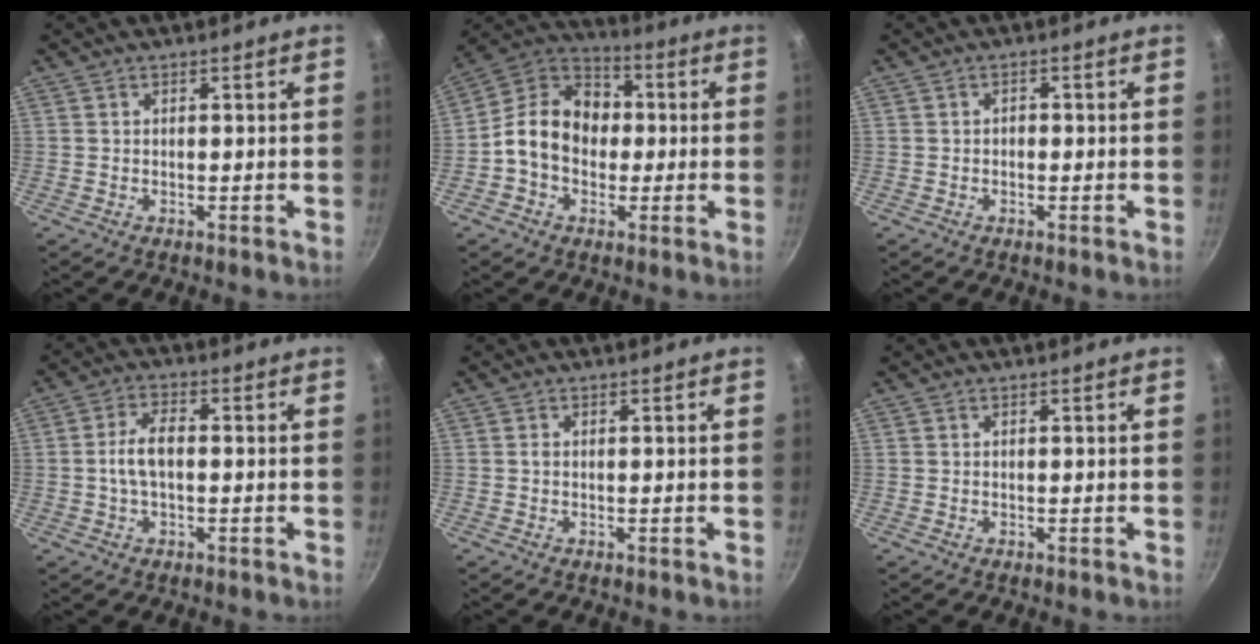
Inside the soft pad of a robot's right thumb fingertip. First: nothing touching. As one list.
[{"total": 14.2, "force": [-0.5, 11.2, 8.7], "torque": [-0.105, 0.039, -0.032]}, {"total": 0.9, "force": [-0.4, 0.7, 0.4], "torque": [-0.006, 0.005, -0.007]}, {"total": 6.0, "force": [-0.3, 3.2, 5.1], "torque": [-0.098, 0.021, -0.011]}, {"total": 0.6, "force": [0.0, 0.3, 0.5], "torque": [-0.011, 0.003, -0.002]}, {"total": 0.0}]